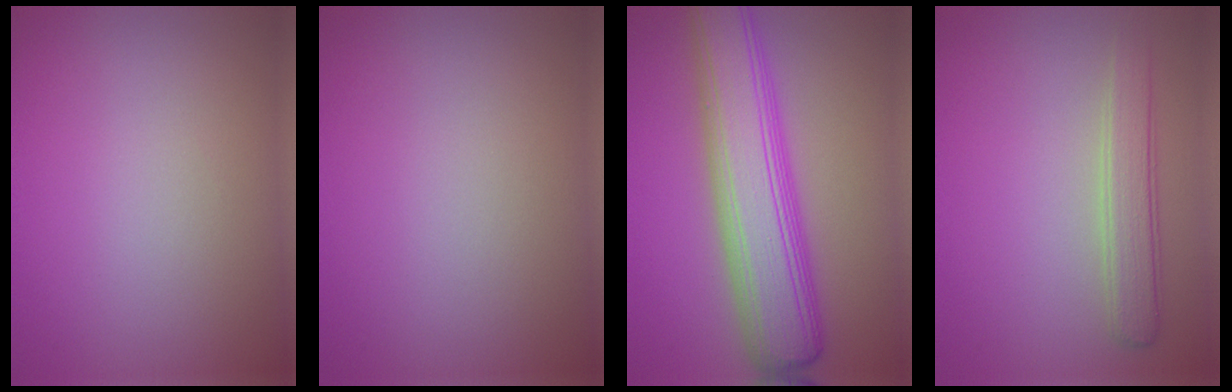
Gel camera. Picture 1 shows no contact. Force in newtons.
{"total": 0.0}
{"total": 9.2, "press": 9.2, "slide": 0.4}
{"total": 2.8, "press": 2.8, "slide": 0.1}